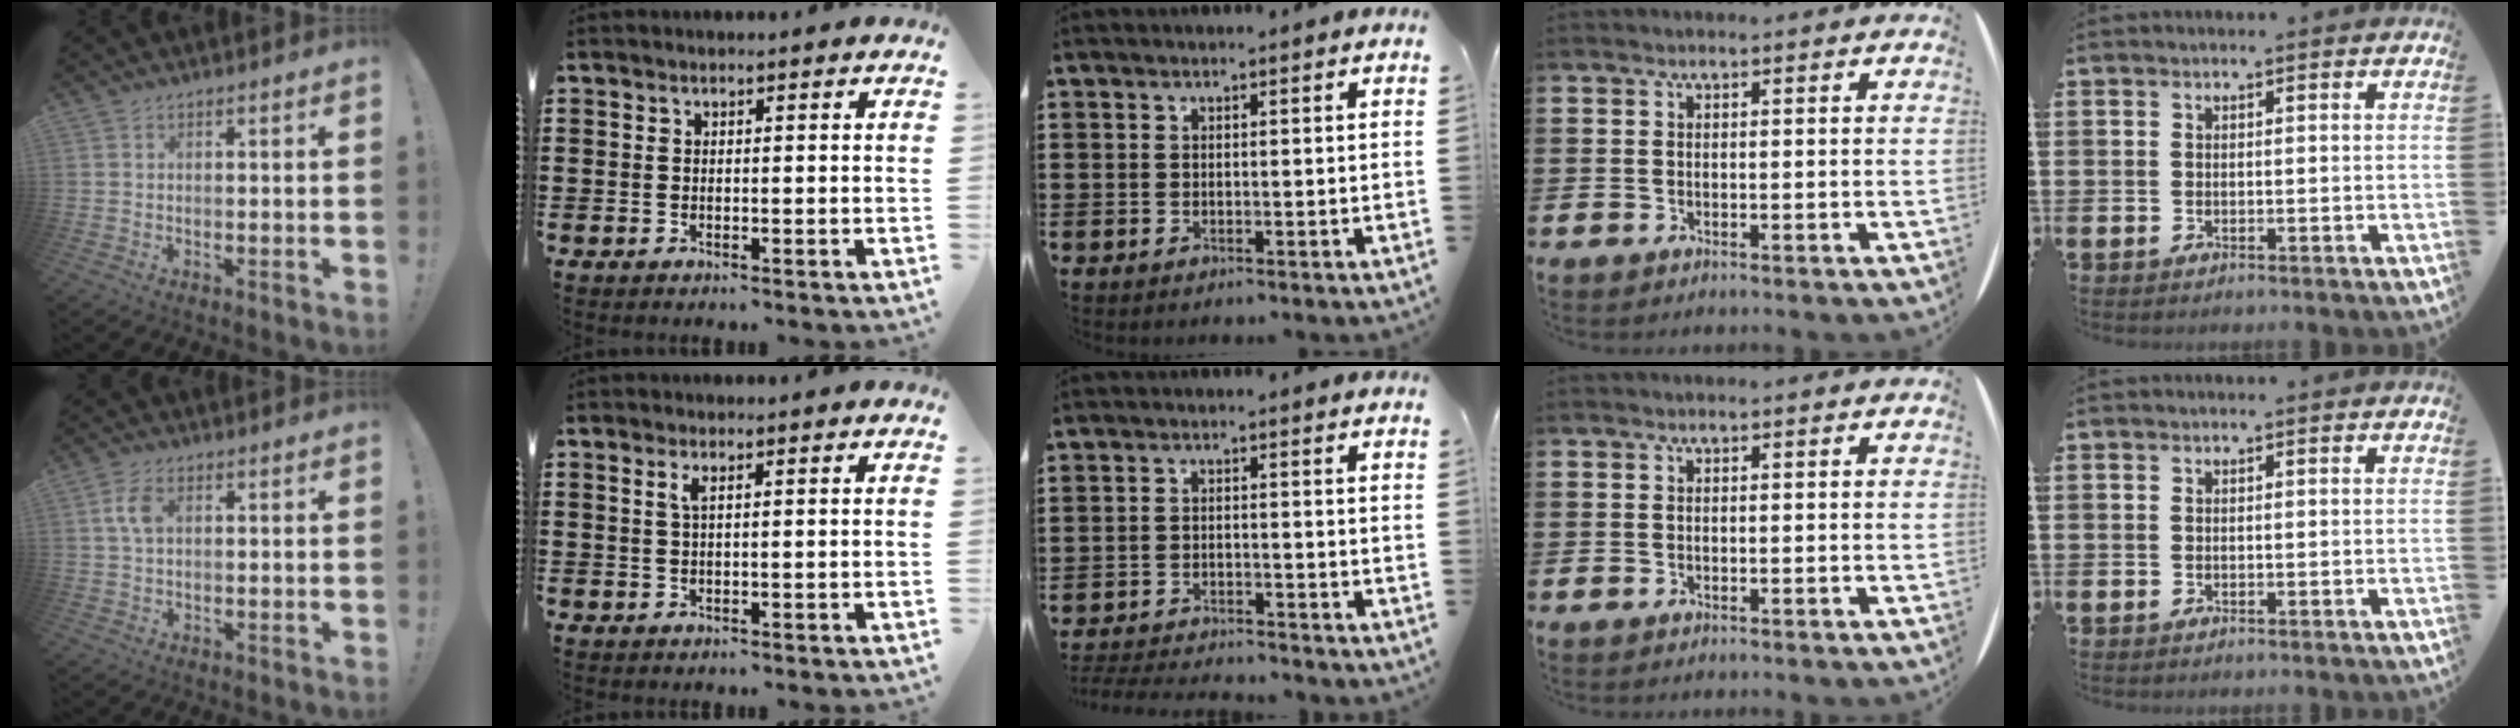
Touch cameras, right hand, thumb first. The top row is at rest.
{"thumb": {"total": 4.9, "force": [1.0, 2.7, 3.9], "torque": [-0.070, 0.007, 0.018]}, "index": {"total": 1.5, "force": [0.5, 0.3, 1.4], "torque": [-0.029, 0.003, 0.008]}, "middle": {"total": 3.2, "force": [-3.2, 0.1, 0.3], "torque": [-0.017, -0.004, -0.070]}}